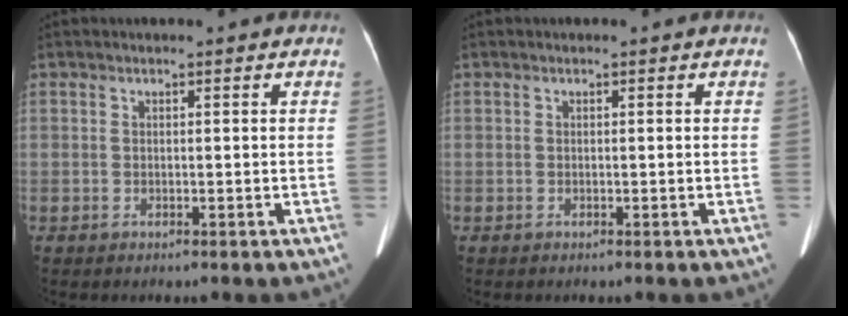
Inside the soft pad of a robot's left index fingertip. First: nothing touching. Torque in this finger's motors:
{"motor_torque": [0.00, 0.00, 0.00, 0.00]}